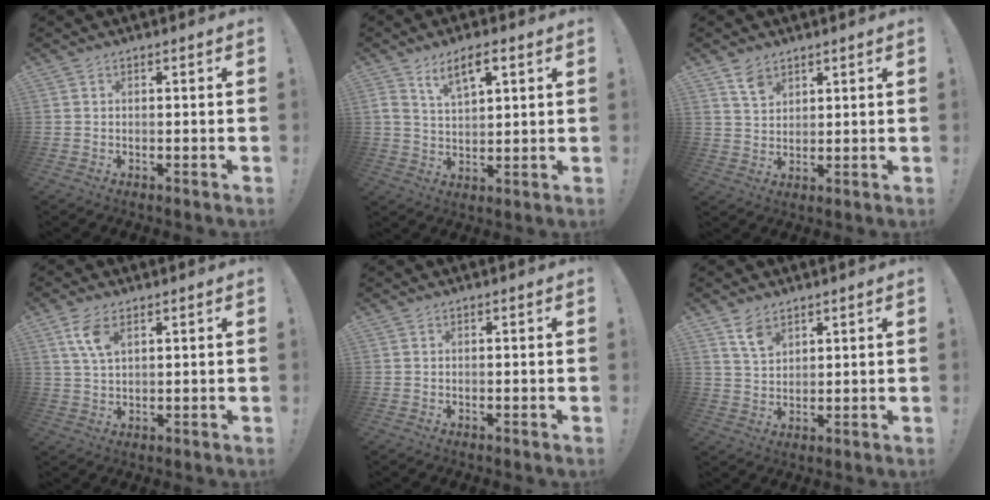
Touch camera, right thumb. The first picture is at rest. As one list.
[{"total": 8.1, "force": [4.8, 3.3, 5.7], "torque": [-0.100, -0.011, 0.085]}, {"total": 5.5, "force": [3.7, 3.3, 2.4], "torque": [-0.037, -0.016, 0.070]}, {"total": 6.7, "force": [3.2, 3.0, 5.1], "torque": [-0.104, -0.008, 0.058]}, {"total": 0.0}, {"total": 6.1, "force": [4.1, 3.4, 3.1], "torque": [-0.050, -0.021, 0.075]}]